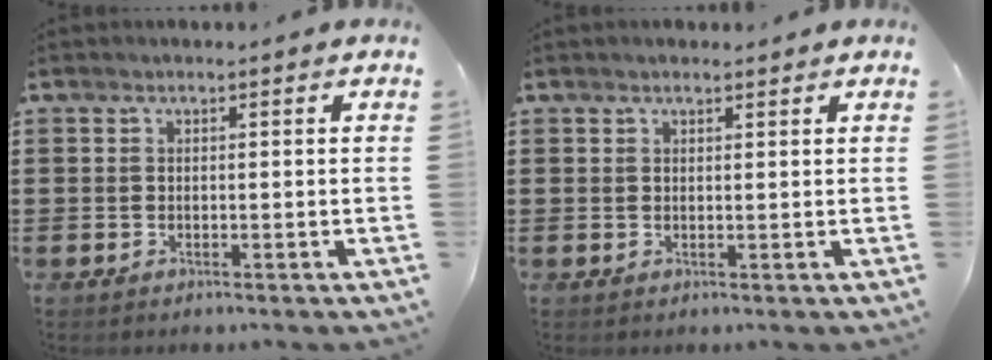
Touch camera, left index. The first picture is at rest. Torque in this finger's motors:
{"motor_torque": [0.12, 0.11, 0.01, -0.01]}